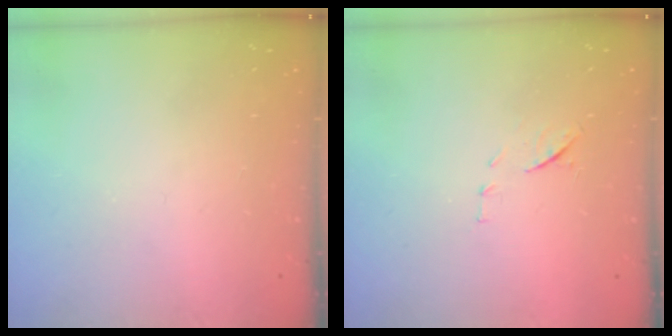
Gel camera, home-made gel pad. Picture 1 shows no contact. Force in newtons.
{"total": 8.5, "press": 8.4, "slide": 1.0}